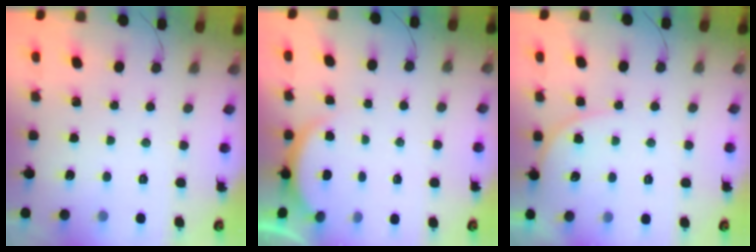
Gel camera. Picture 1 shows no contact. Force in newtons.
{"total": 1.6, "press": 1.5, "slide": 0.6}
{"total": 5.8, "press": 5.8, "slide": 0.4}